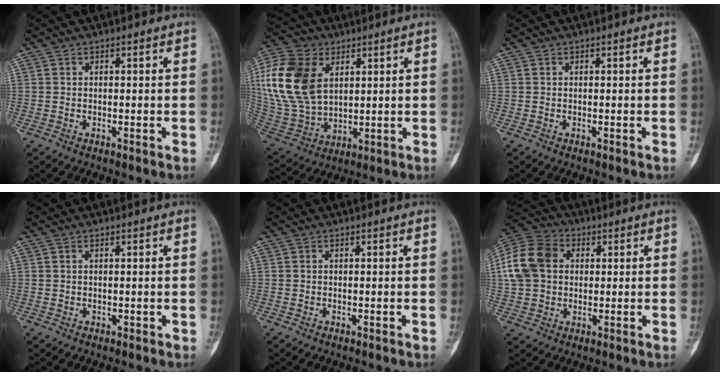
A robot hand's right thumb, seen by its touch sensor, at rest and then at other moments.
{"total": 19.9, "force": [5.4, 13.2, 13.8], "torque": [-0.287, -0.014, 0.108]}
{"total": 0.0}
{"total": 0.0}
{"total": 0.0}
{"total": 13.1, "force": [2.2, 10.1, 7.9], "torque": [-0.147, 0.023, 0.033]}